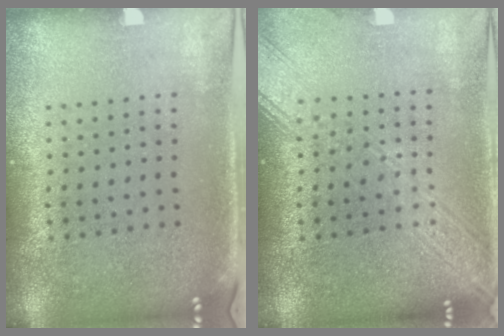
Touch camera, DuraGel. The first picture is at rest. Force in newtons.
{"total": 3.4, "press": 3.3, "slide": 0.4}